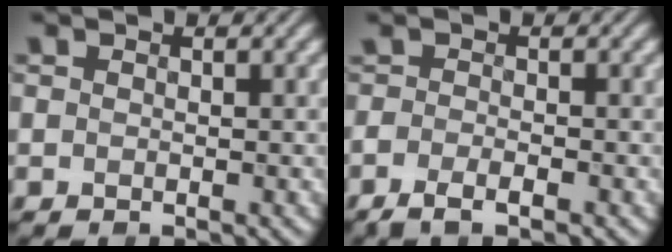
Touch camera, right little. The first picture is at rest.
{"total": 2.4, "force": [-1.5, 0.5, 1.8], "torque": [-0.029, -0.008, -0.031]}